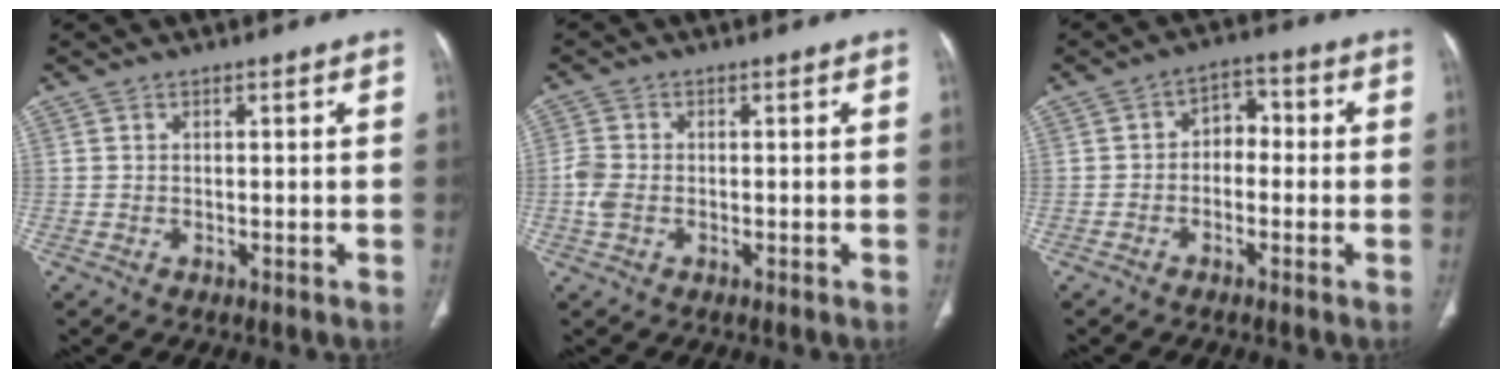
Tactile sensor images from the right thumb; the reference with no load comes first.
{"total": 3.4, "force": [-0.7, 2.4, 2.3], "torque": [-0.065, 0.006, -0.017]}
{"total": 5.0, "force": [-0.7, 3.7, 3.2], "torque": [-0.027, 0.028, -0.025]}